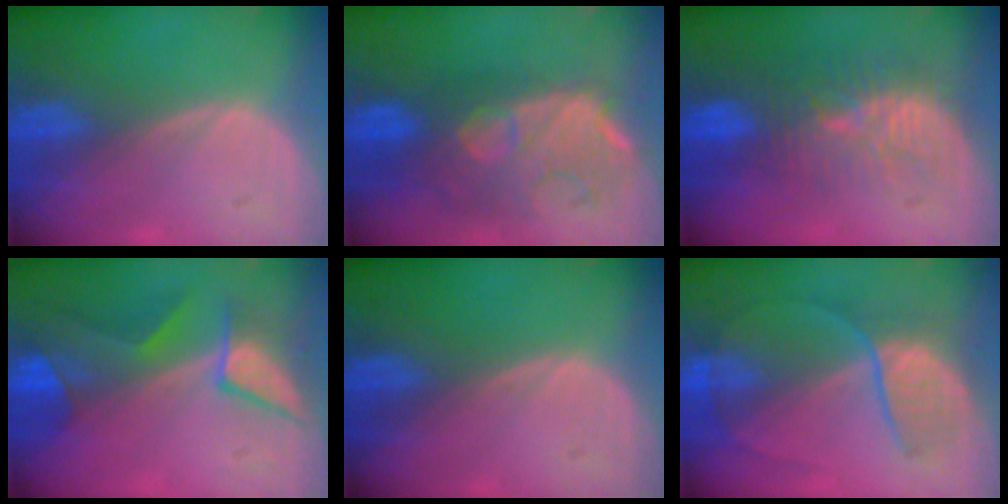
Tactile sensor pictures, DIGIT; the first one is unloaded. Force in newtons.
{"total": 10.7, "press": 10.0, "slide": 3.7}
{"total": 9.3, "press": 8.6, "slide": 3.6}
{"total": 7.8, "press": 7.6, "slide": 1.5}
{"total": 0.0}
{"total": 6.7, "press": 6.5, "slide": 1.6}